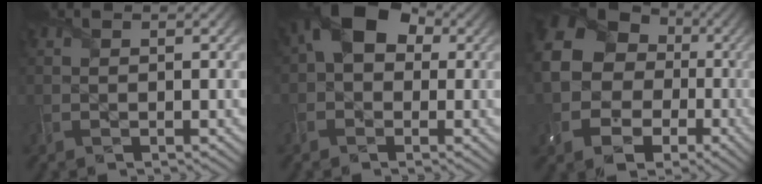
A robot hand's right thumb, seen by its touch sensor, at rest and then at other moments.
{"total": 9.2, "force": [1.8, 6.5, 6.3], "torque": [-0.127, 0.023, 0.016]}
{"total": 17.4, "force": [-1.0, 15.0, 8.7], "torque": [-0.211, -0.022, -0.044]}